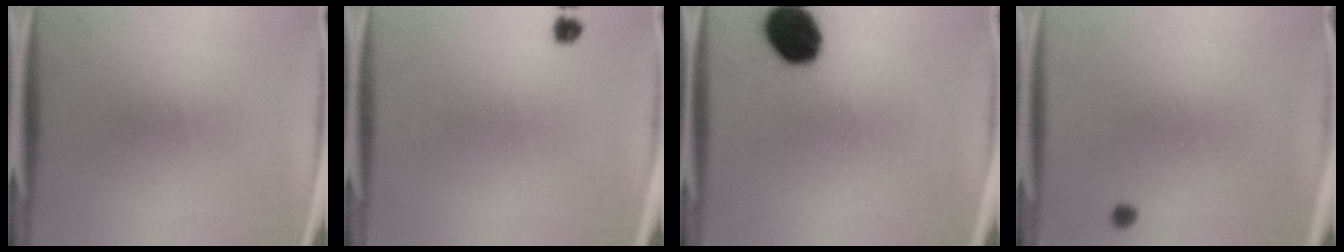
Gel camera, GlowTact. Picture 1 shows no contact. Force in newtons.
{"total": 1.4}
{"total": 13.1}
{"total": 0.9}